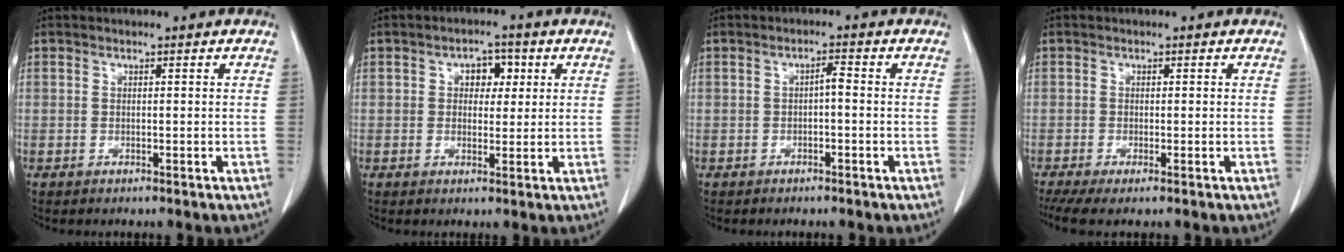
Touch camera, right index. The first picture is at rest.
{"total": 3.9, "force": [1.2, 2.6, 2.7], "torque": [-0.036, 0.012, 0.018]}
{"total": 1.7, "force": [-0.3, 0.4, 1.6], "torque": [-0.025, 0.005, -0.006]}
{"total": 4.4, "force": [-3.0, 0.8, 3.2], "torque": [-0.061, -0.011, -0.054]}